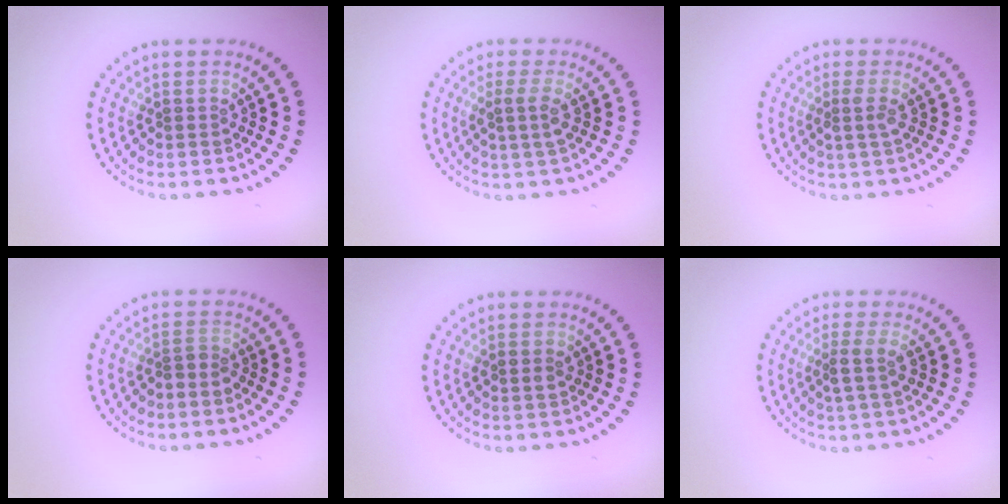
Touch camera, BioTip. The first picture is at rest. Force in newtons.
{"total": 1.9, "press": 1.4, "slide": 1.2}
{"total": 1.4, "press": 1.1, "slide": 0.8}
{"total": 1.0, "press": 0.7, "slide": 0.7}
{"total": 0.9, "press": 0.8, "slide": 0.1}
{"total": 2.1, "press": 1.7, "slide": 1.1}